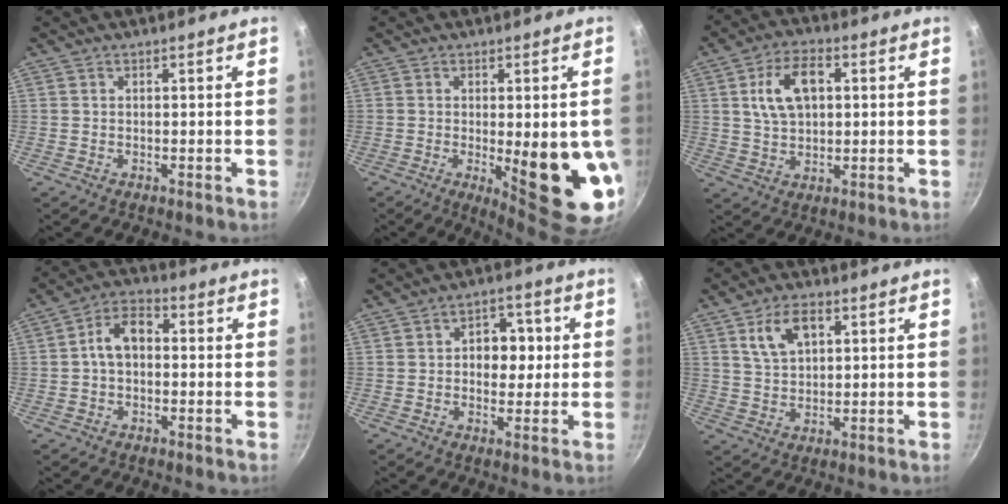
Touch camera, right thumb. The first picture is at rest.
{"total": 17.5, "force": [-3.5, 5.3, 16.3], "torque": [-0.162, -0.018, -0.021]}
{"total": 9.7, "force": [2.3, 5.8, 7.5], "torque": [-0.124, 0.006, 0.042]}
{"total": 7.3, "force": [0.1, 4.8, 5.5], "torque": [-0.087, 0.026, -0.009]}
{"total": 7.6, "force": [0.9, 5.2, 5.5], "torque": [-0.036, 0.009, 0.008]}
{"total": 7.4, "force": [3.1, 4.2, 5.2], "torque": [-0.083, -0.007, 0.061]}